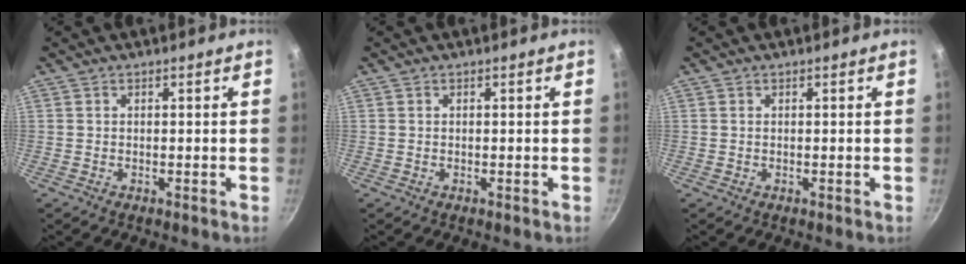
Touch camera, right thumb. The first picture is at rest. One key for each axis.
{"total": 0.0}
{"total": 0.0}